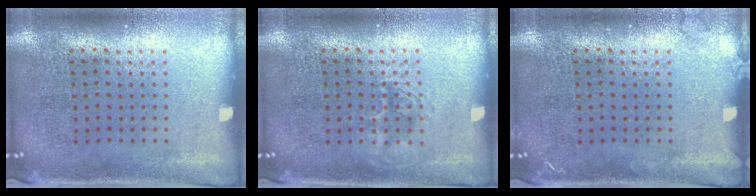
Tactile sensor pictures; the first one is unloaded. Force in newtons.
{"total": 1.7, "press": 1.6, "slide": 0.3}
{"total": 0.8, "press": 0.8, "slide": 0.1}